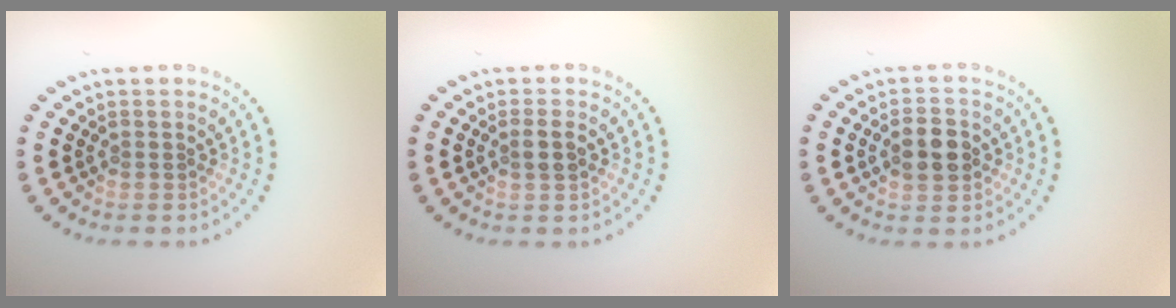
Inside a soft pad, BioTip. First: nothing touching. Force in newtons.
{"total": 1.5, "press": 1.5, "slide": 0.5}
{"total": 3.6, "press": 3.6, "slide": 0.1}